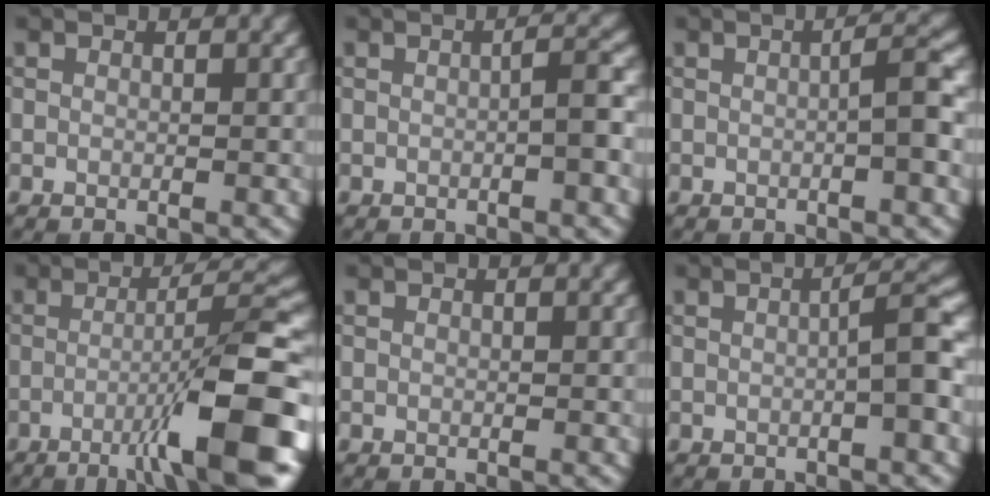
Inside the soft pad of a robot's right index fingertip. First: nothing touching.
{"total": 2.0, "force": [-0.5, 0.3, 1.9], "torque": [-0.028, 0.012, -0.012]}
{"total": 2.5, "force": [-0.4, 0.2, 2.5], "torque": [-0.038, 0.011, -0.009]}
{"total": 10.1, "force": [-4.0, 1.3, 9.1], "torque": [-0.125, 0.018, -0.068]}
{"total": 0.0}
{"total": 3.1, "force": [-0.4, 0.3, 3.1], "torque": [-0.044, 0.015, -0.011]}